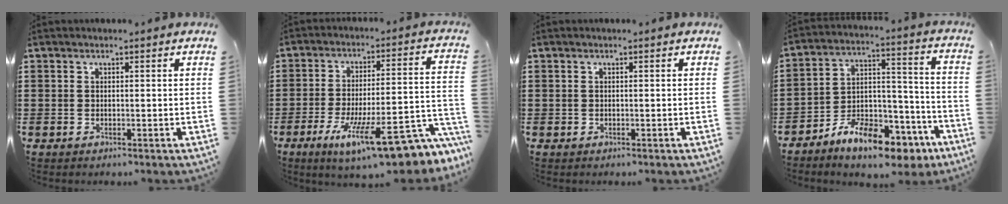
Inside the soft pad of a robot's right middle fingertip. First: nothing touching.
{"total": 15.7, "force": [-9.8, 3.3, 11.8], "torque": [-0.180, 0.022, -0.162]}
{"total": 0.0}
{"total": 10.9, "force": [-8.8, 4.1, 5.0], "torque": [-0.077, 0.043, -0.159]}